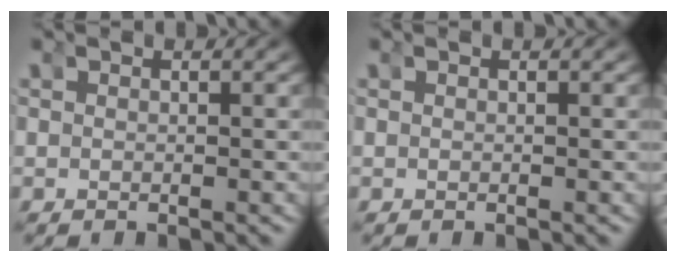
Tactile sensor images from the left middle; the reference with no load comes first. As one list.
[{"total": 0.0}]